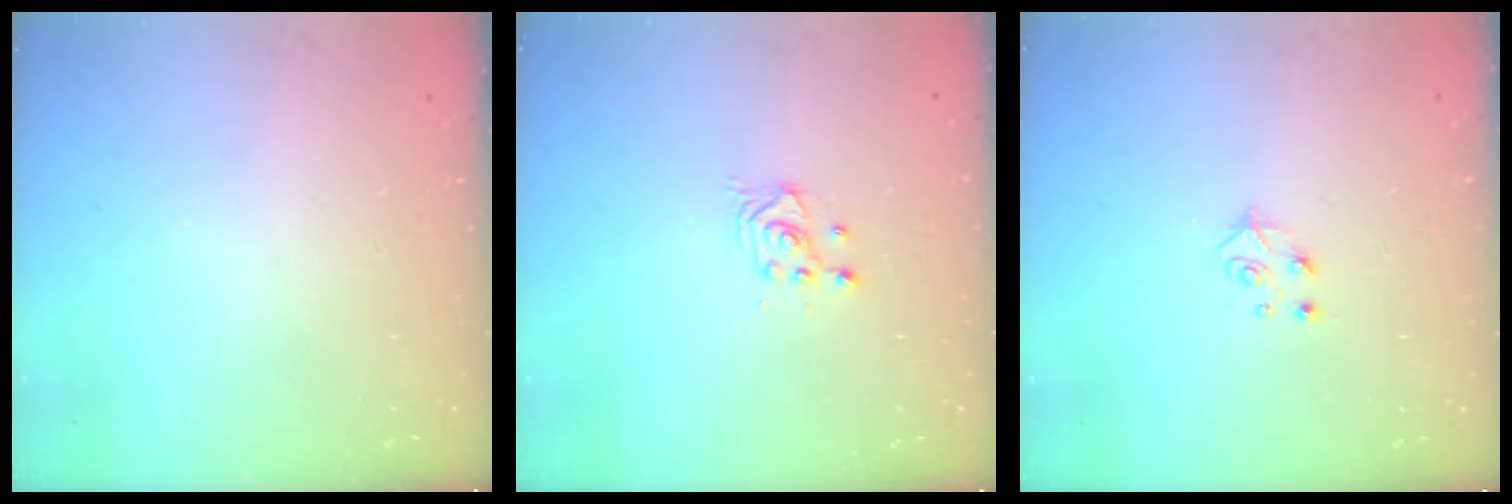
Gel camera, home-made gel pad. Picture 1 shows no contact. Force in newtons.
{"total": 2.7, "press": 2.7, "slide": 0.2}
{"total": 5.2, "press": 5.1, "slide": 0.7}